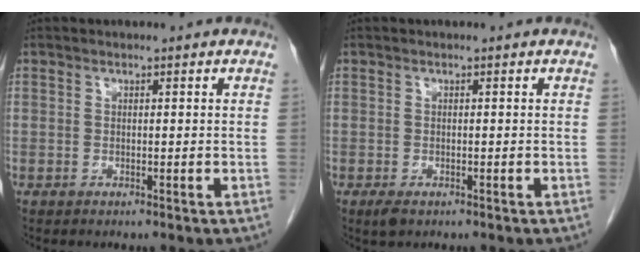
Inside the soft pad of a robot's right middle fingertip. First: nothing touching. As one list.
[{"total": 1.6, "force": [-0.9, 0.7, 1.1], "torque": [-0.024, -0.003, -0.011]}]